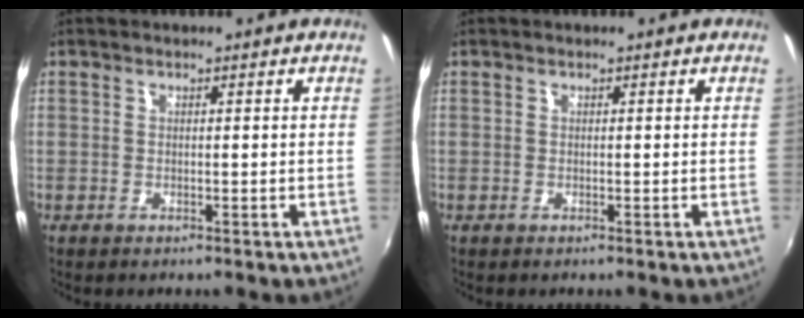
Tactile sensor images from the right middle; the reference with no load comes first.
{"total": 0.0}